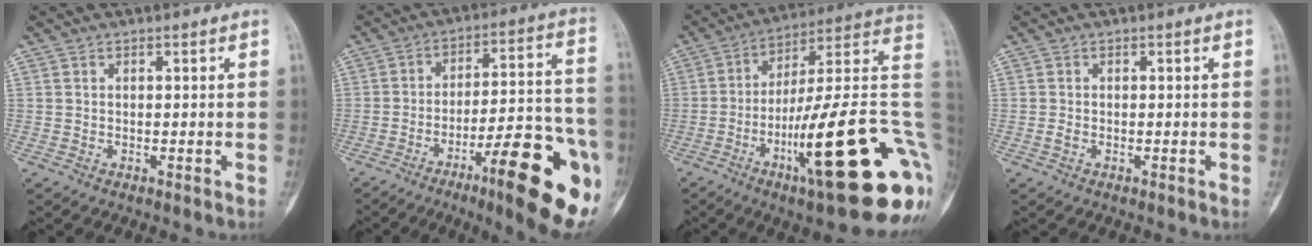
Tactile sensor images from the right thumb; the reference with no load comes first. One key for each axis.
{"total": 21.5, "fx": -10.0, "fy": 4.7, "fz": 18.5, "tx": -0.213, "ty": 0.054, "tz": -0.139}
{"total": 29.2, "fx": -7.9, "fy": 5.9, "fz": 27.4, "tx": -0.326, "ty": 0.037, "tz": -0.118}
{"total": 0.8, "fx": -0.3, "fy": 0.5, "fz": 0.6, "tx": -0.018, "ty": -0.001, "tz": -0.007}